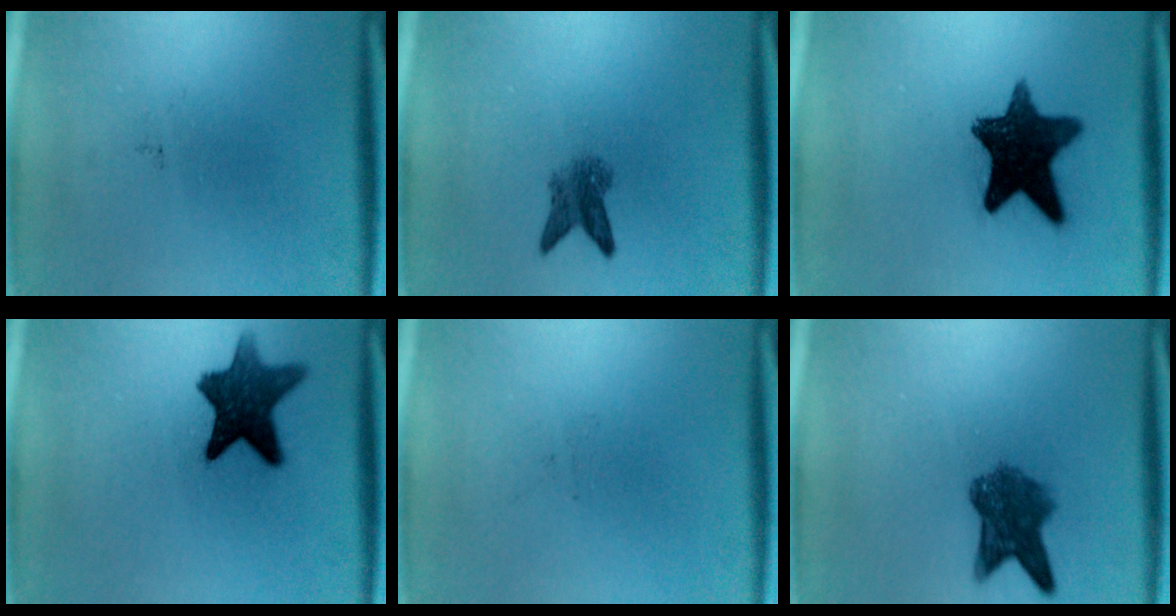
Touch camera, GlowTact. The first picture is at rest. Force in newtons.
{"total": 3.3}
{"total": 13.4}
{"total": 11.0}
{"total": 0.0}
{"total": 6.3}